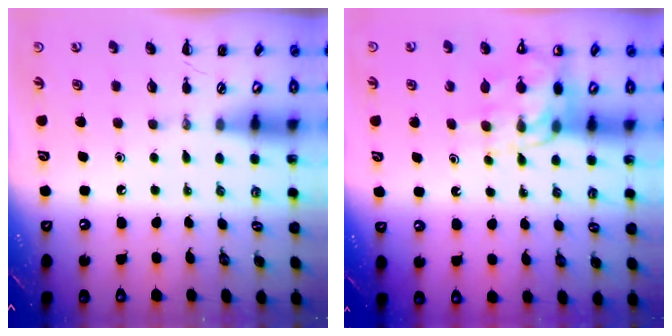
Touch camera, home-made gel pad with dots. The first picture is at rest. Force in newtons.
{"total": 11.0, "press": 10.6, "slide": 3.0}